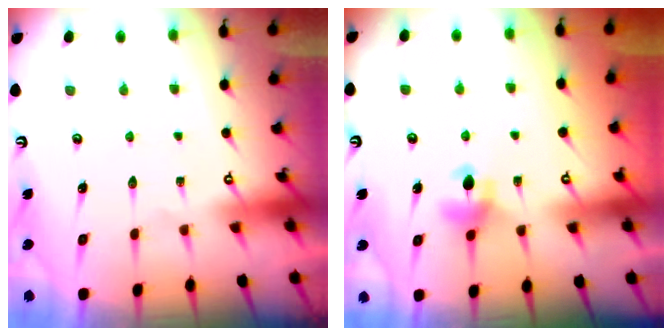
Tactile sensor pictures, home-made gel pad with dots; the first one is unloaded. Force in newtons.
{"total": 6.2, "press": 6.1, "slide": 1.0}